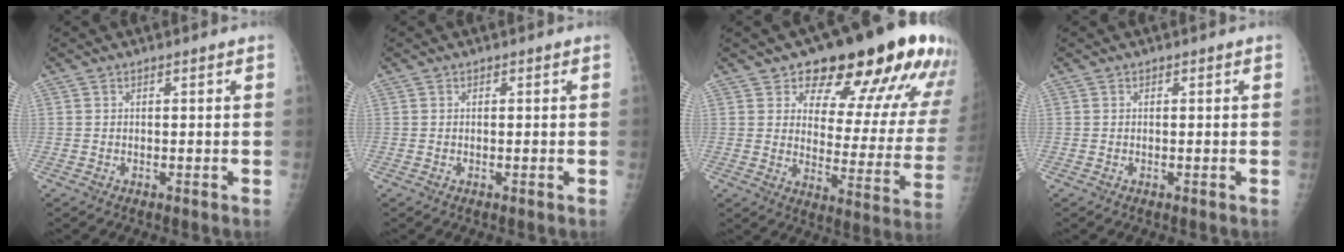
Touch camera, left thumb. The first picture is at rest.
{"total": 0.0}
{"total": 22.4, "force": [14.7, 9.0, 14.3], "torque": [-0.137, -0.072, 0.188]}
{"total": 0.0}